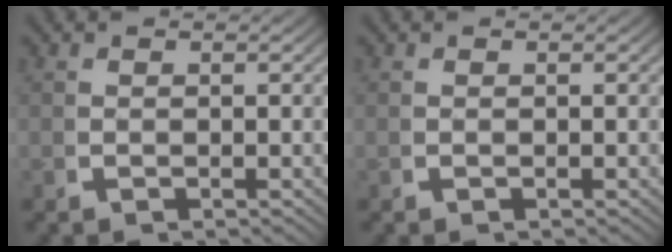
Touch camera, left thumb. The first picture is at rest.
{"total": 0.0}